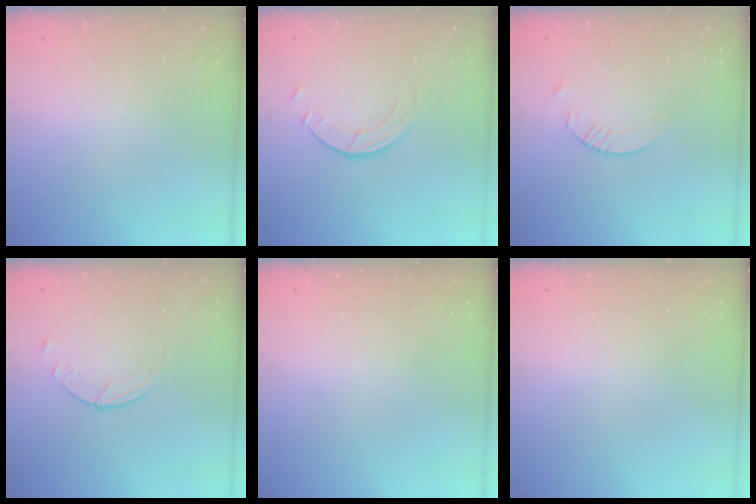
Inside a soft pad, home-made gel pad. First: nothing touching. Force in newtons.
{"total": 1.8, "press": 1.8, "slide": 0.2}
{"total": 2.4, "press": 2.4, "slide": 0.3}
{"total": 0.9, "press": 0.9, "slide": 0.2}
{"total": 0.0}
{"total": 0.0}